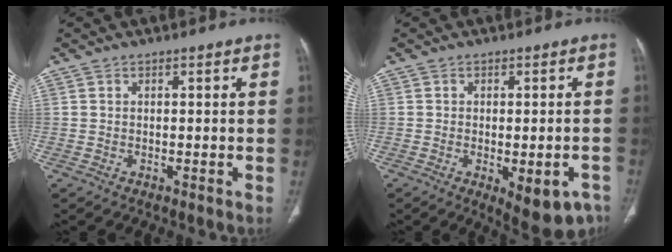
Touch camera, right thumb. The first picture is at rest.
{"total": 10.1, "force": [-4.7, 4.5, 7.8], "torque": [-0.078, 0.012, -0.050]}